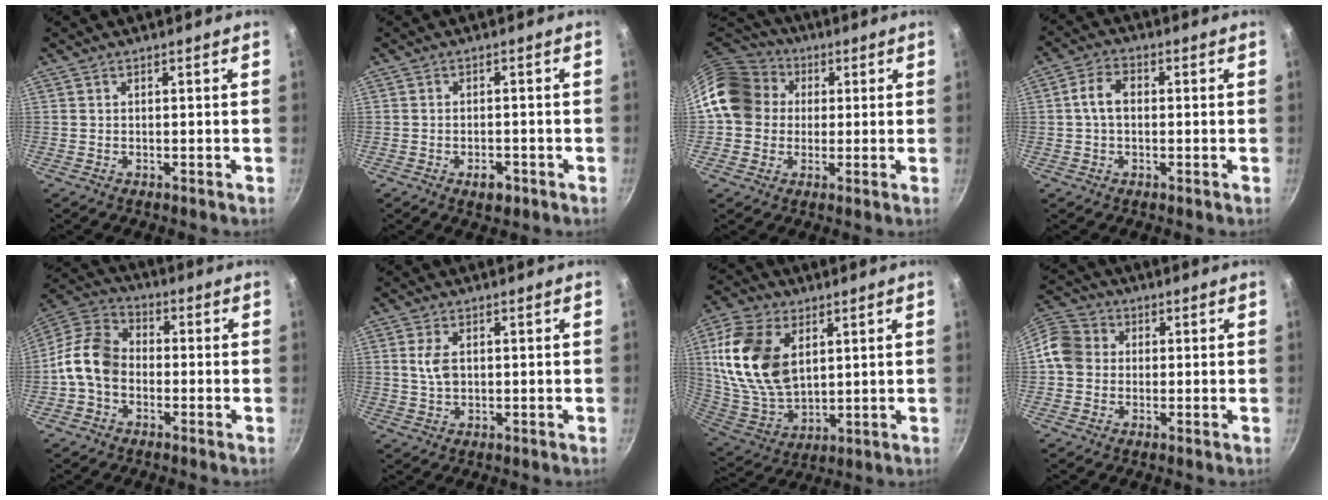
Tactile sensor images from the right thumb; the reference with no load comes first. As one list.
[{"total": 3.3, "force": [-1.7, 1.7, 2.2], "torque": [-0.026, 0.011, -0.022]}, {"total": 14.9, "force": [2.0, 13.1, 6.9], "torque": [-0.107, 0.036, 0.023]}, {"total": 5.3, "force": [0.2, 3.6, 3.9], "torque": [-0.067, 0.016, -0.004]}, {"total": 10.8, "force": [-2.0, 8.1, 6.9], "torque": [-0.109, 0.033, -0.062]}, {"total": 4.3, "force": [0.8, 2.7, 3.3], "torque": [-0.060, 0.000, 0.017]}, {"total": 19.1, "force": [5.2, 12.0, 13.9], "torque": [-0.255, -0.020, 0.112]}, {"total": 8.0, "force": [0.1, 7.1, 3.7], "torque": [-0.041, 0.018, -0.019]}]